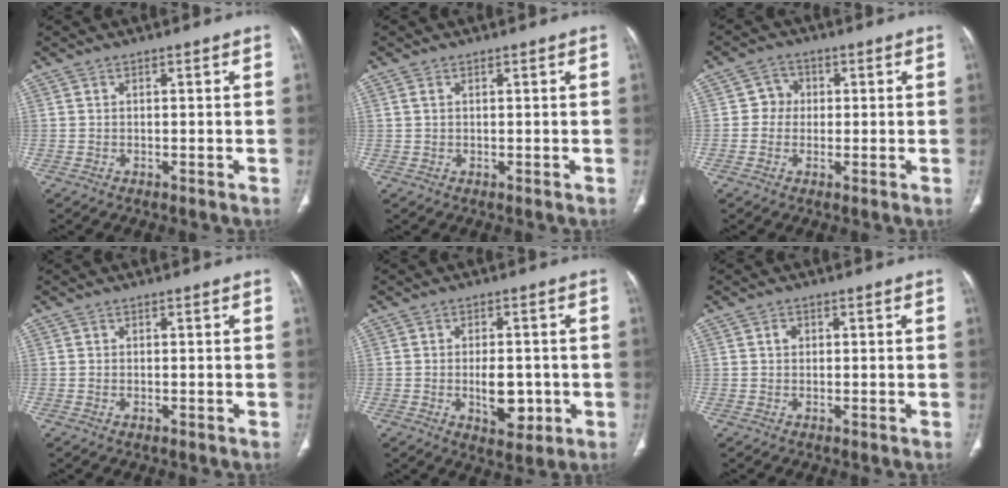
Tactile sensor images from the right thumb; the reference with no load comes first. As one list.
[{"total": 0.9, "force": [0.4, 0.5, 0.6], "torque": [-0.018, 0.010, 0.012]}, {"total": 3.6, "force": [0.1, 3.4, 1.0], "torque": [0.009, 0.010, -0.005]}, {"total": 0.5, "force": [-0.1, 0.3, 0.4], "torque": [-0.011, -0.001, -0.001]}, {"total": 7.4, "force": [-1.4, 4.1, 6.0], "torque": [-0.071, -0.001, -0.010]}, {"total": 1.3, "force": [0.3, 1.1, 0.6], "torque": [-0.007, 0.002, 0.004]}]